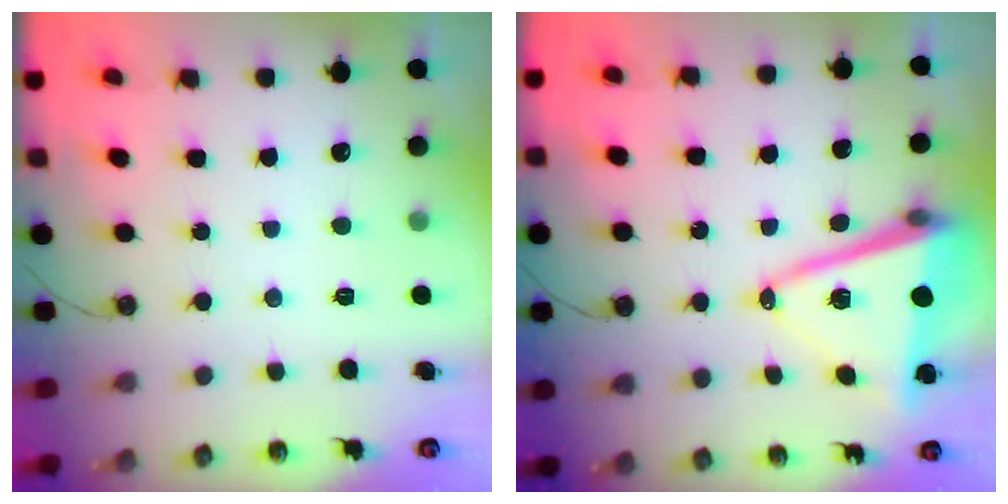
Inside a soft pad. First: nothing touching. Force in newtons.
{"total": 14.0, "press": 13.9, "slide": 2.1}